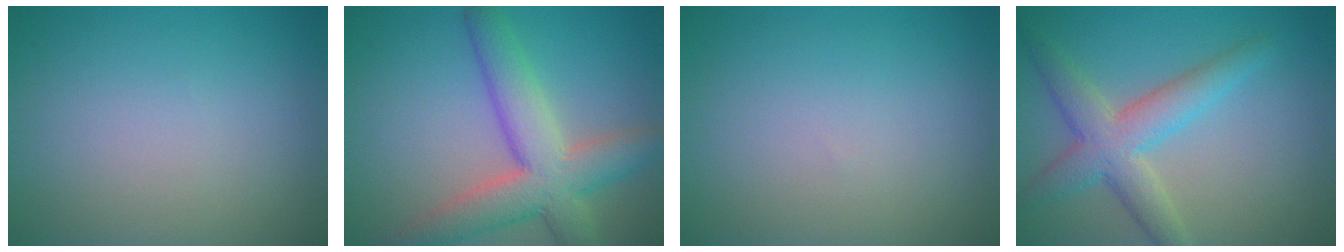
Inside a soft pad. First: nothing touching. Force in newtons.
{"total": 7.6, "press": 7.5, "slide": 0.6}
{"total": 0.0}
{"total": 5.1, "press": 5.1, "slide": 0.3}